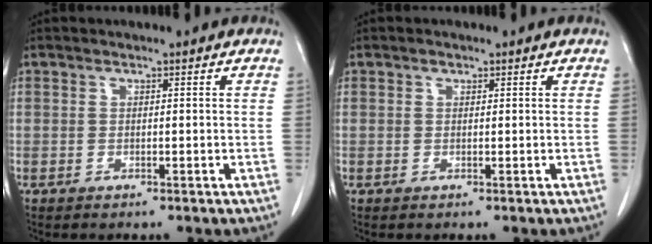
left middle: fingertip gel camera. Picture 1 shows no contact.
{"total": 0.5, "force": [0.3, 0.4, 0.1], "torque": [-0.001, -0.001, 0.003]}